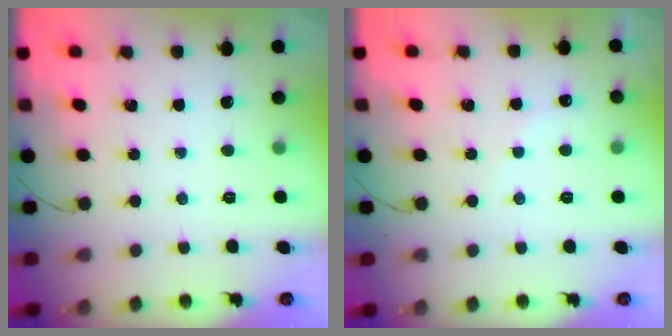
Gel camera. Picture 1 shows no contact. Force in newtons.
{"total": 5.5, "press": 5.4, "slide": 0.9}